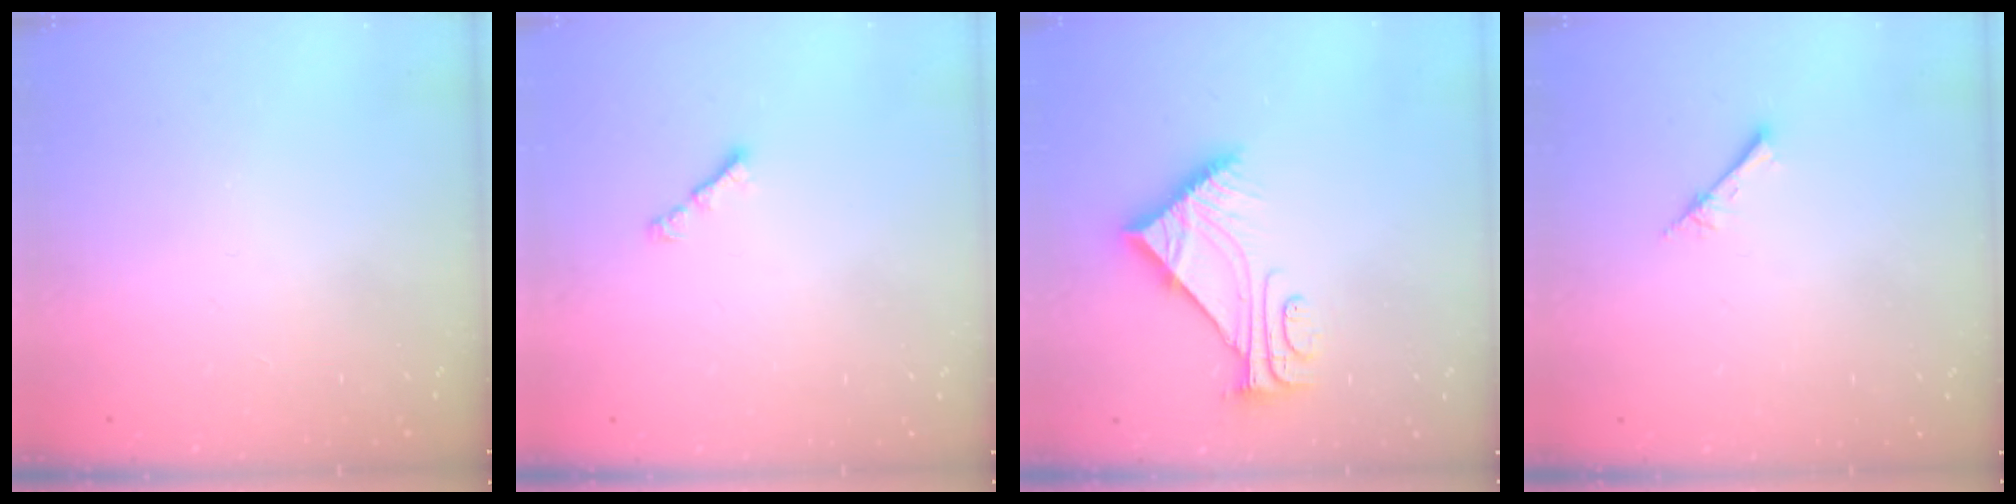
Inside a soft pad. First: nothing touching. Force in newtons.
{"total": 1.9, "press": 1.8, "slide": 0.6}
{"total": 8.9, "press": 8.9, "slide": 0.2}
{"total": 2.4, "press": 2.4, "slide": 0.3}